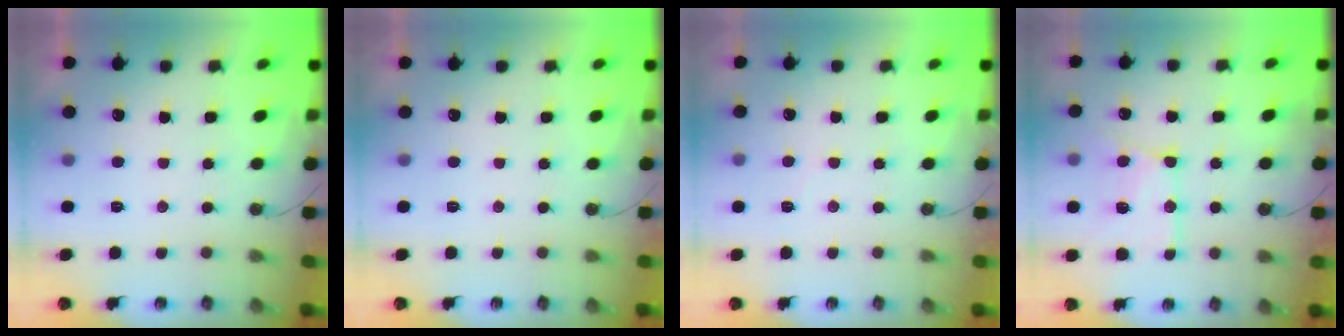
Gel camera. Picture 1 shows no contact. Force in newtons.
{"total": 0.0}
{"total": 4.0, "press": 3.9, "slide": 0.6}
{"total": 14.5, "press": 14.5, "slide": 1.1}